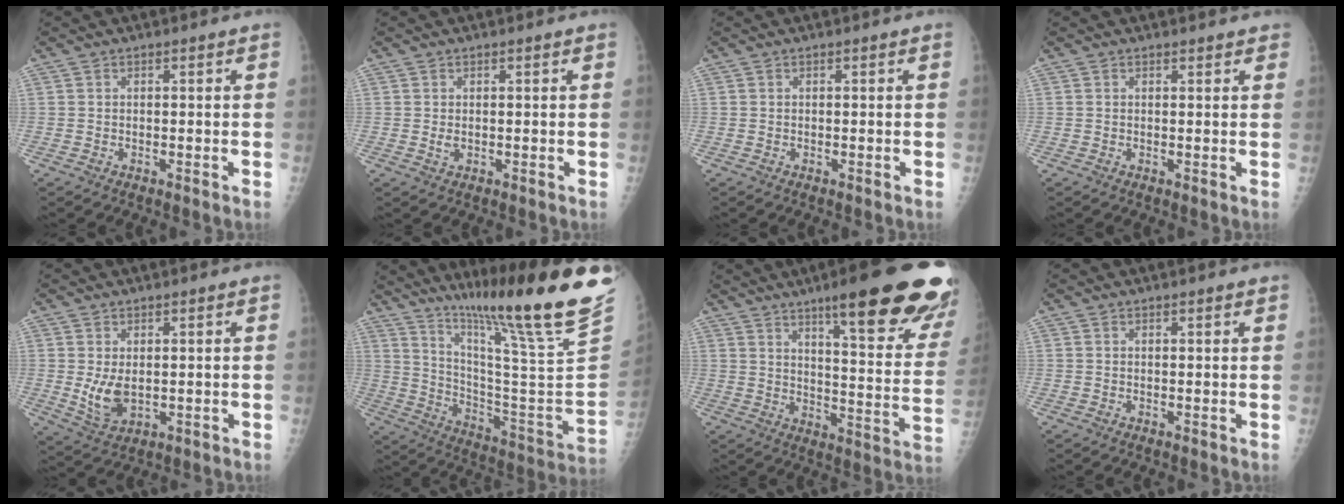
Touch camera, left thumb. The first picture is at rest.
{"total": 1.3, "force": [0.5, 0.6, 1.1], "torque": [-0.020, -0.002, 0.011]}
{"total": 0.0}
{"total": 1.5, "force": [1.4, 0.5, 0.5], "torque": [0.002, -0.002, 0.013]}
{"total": 5.3, "force": [0.7, 2.9, 4.3], "torque": [-0.074, -0.017, 0.025]}
{"total": 29.2, "force": [22.1, 0.1, 19.1], "torque": [-0.285, -0.148, 0.338]}
{"total": 25.9, "force": [16.8, 4.3, 19.3], "torque": [-0.220, -0.073, 0.227]}
{"total": 1.3, "force": [1.1, 0.2, 0.7], "torque": [-0.007, 0.000, 0.014]}